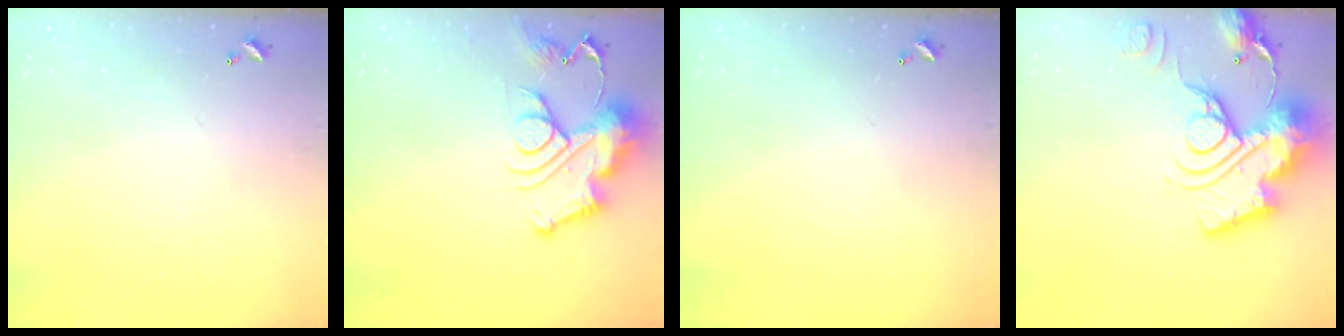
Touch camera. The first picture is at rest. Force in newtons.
{"total": 13.4, "press": 13.4, "slide": 1.4}
{"total": 0.0}
{"total": 21.4, "press": 21.3, "slide": 2.0}